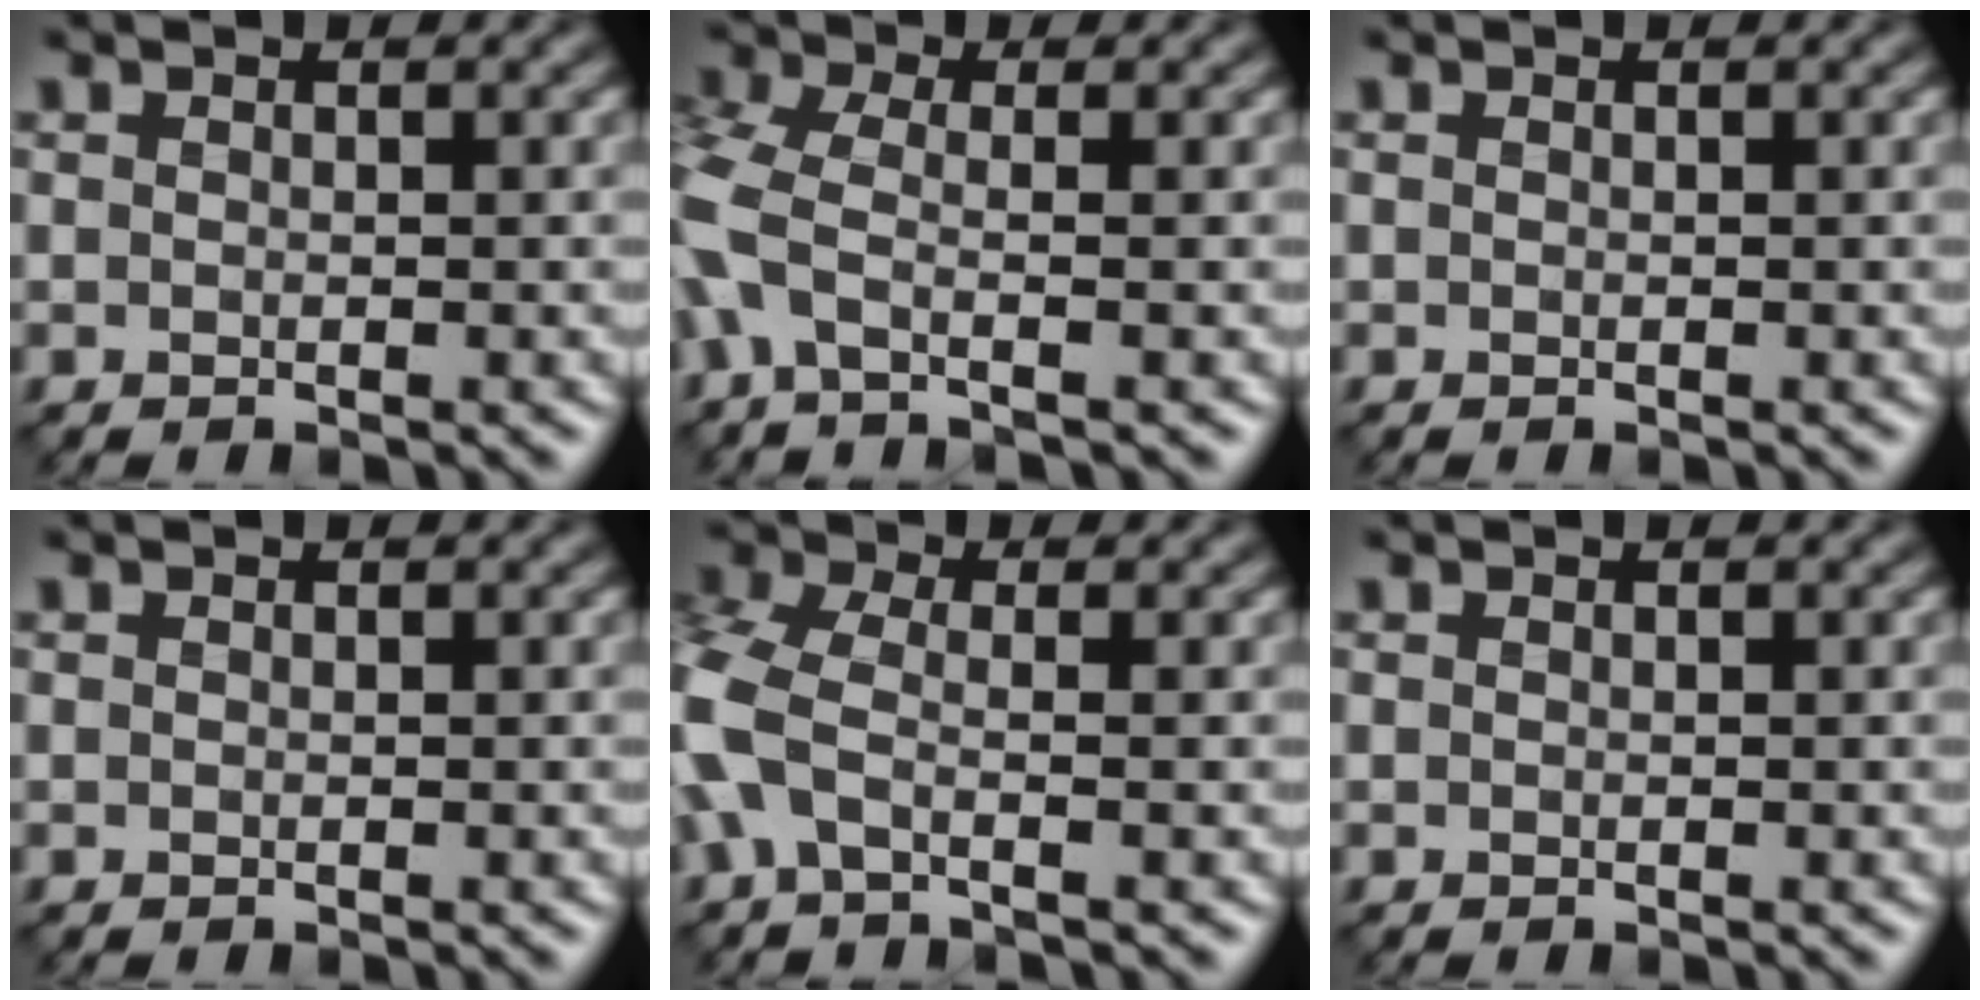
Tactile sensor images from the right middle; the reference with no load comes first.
{"total": 4.9, "force": [-1.4, 2.2, 4.2], "torque": [-0.114, -0.001, -0.046]}
{"total": 0.0}
{"total": 0.0}
{"total": 5.7, "force": [-1.3, 3.0, 4.7], "torque": [-0.127, 0.003, -0.046]}
{"total": 0.0}